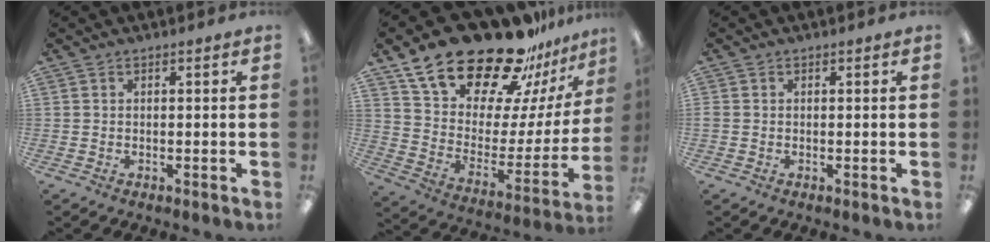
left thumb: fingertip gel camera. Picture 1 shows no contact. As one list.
[{"total": 26.8, "force": [21.2, 11.2, 12.1], "torque": [-0.196, -0.152, 0.382]}, {"total": 0.6, "force": [-0.1, 0.6, 0.2], "torque": [-0.002, 0.004, -0.004]}]